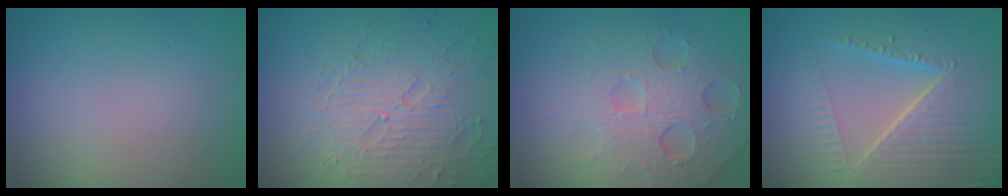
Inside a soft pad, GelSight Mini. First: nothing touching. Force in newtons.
{"total": 6.2, "press": 5.2, "slide": 3.4}
{"total": 5.8, "press": 4.5, "slide": 3.7}
{"total": 7.3, "press": 5.5, "slide": 4.8}